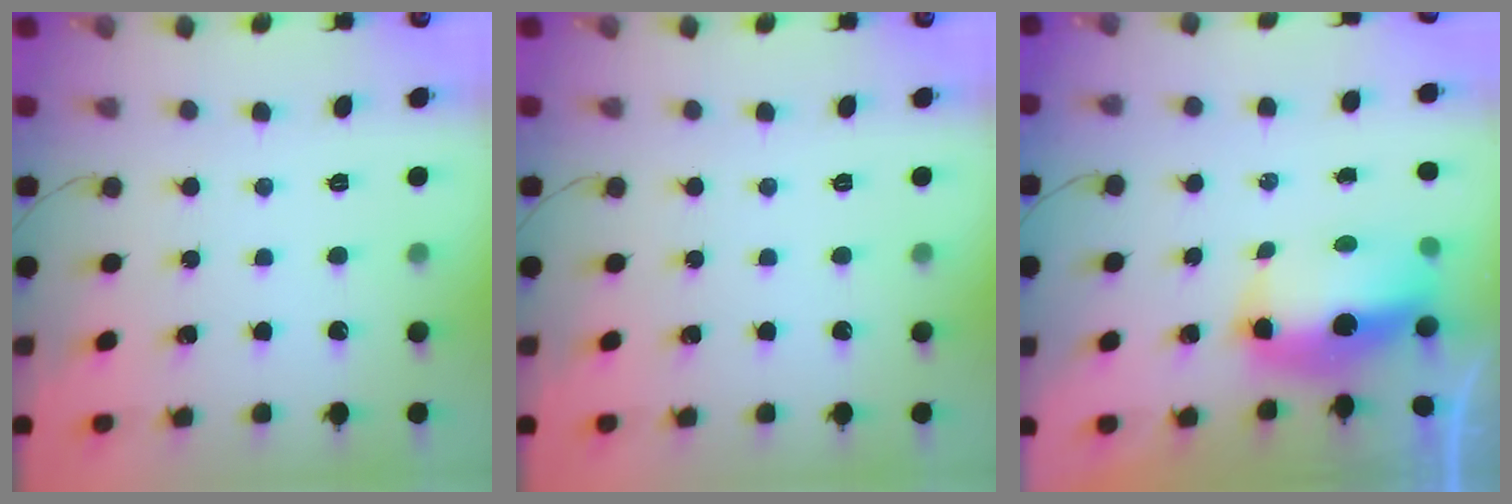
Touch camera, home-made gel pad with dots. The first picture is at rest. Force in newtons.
{"total": 0.0}
{"total": 9.8, "press": 9.6, "slide": 2.0}